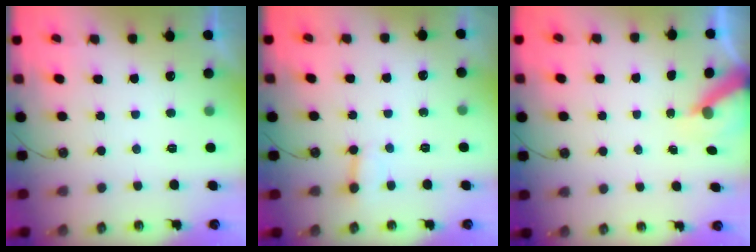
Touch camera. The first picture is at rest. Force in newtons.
{"total": 2.7, "press": 2.7, "slide": 0.2}
{"total": 6.8, "press": 6.7, "slide": 0.5}